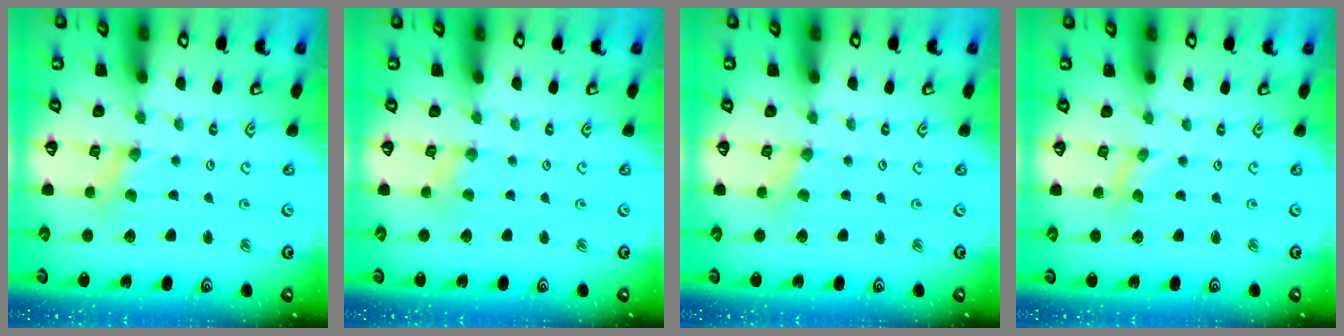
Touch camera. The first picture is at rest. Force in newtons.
{"total": 0.9, "press": 0.9, "slide": 0.2}
{"total": 0.7, "press": 0.7, "slide": 0.2}
{"total": 0.0}